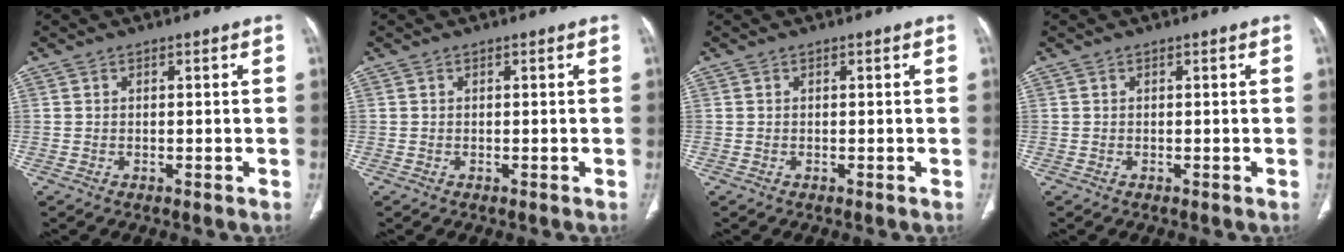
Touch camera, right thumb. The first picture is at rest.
{"total": 0.0}
{"total": 0.0}
{"total": 0.0}